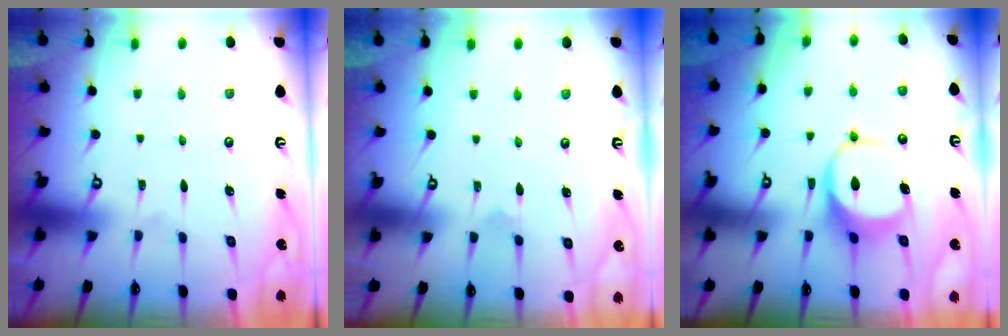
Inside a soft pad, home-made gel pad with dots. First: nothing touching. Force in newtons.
{"total": 2.8, "press": 2.8, "slide": 0.3}
{"total": 8.7, "press": 8.6, "slide": 1.4}